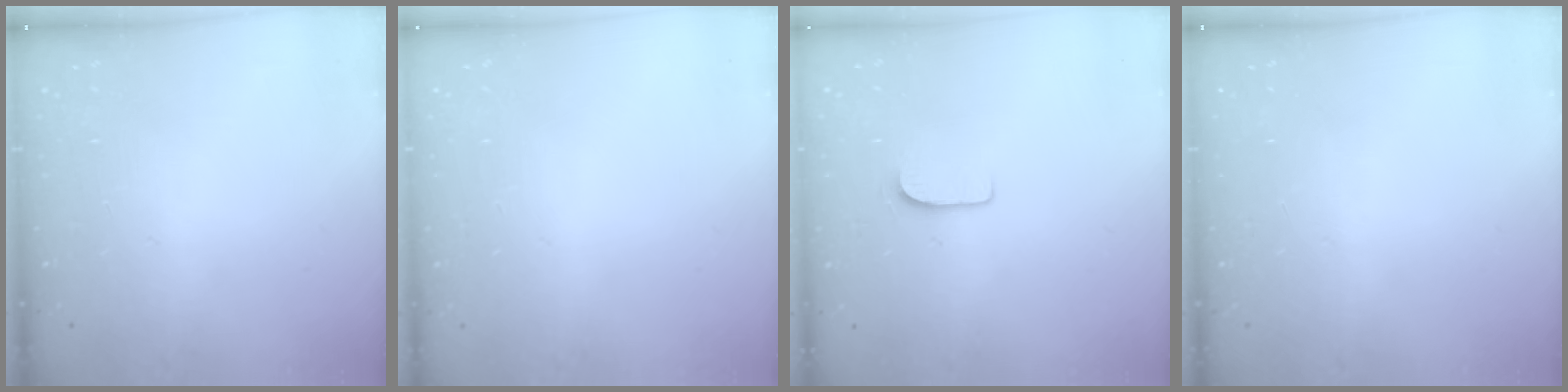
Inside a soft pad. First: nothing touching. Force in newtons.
{"total": 0.8, "press": 0.4, "slide": 0.7}
{"total": 5.9, "press": 5.8, "slide": 0.6}
{"total": 0.0}